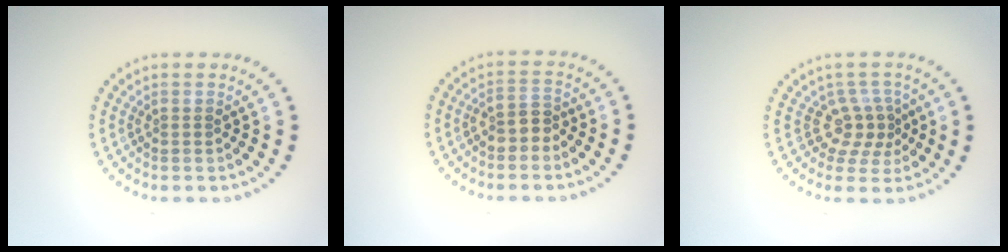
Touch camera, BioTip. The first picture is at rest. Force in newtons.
{"total": 2.1, "press": 2.0, "slide": 0.8}
{"total": 2.9, "press": 2.1, "slide": 2.0}